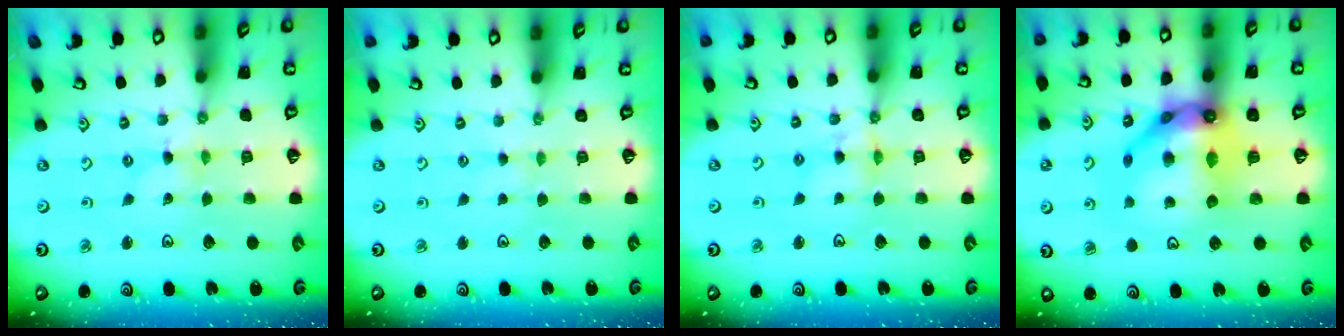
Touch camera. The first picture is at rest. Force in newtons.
{"total": 0.0}
{"total": 5.7, "press": 5.7, "slide": 0.5}
{"total": 17.7, "press": 17.6, "slide": 2.1}